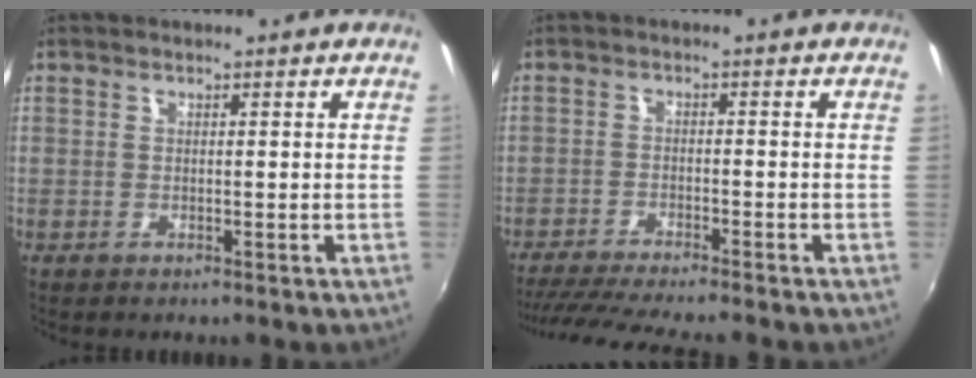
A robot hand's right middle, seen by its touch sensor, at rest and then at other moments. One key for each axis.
{"total": 10.9, "fx": -9.6, "fy": -0.1, "fz": 5.0, "tx": -0.115, "ty": -0.022, "tz": -0.158}